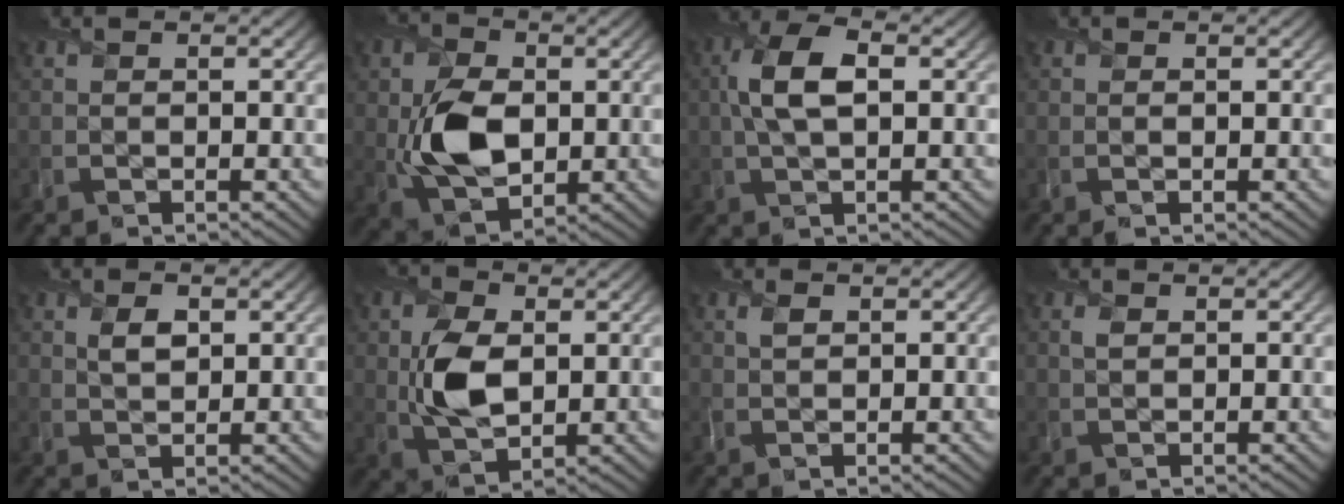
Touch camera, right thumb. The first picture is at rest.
{"total": 8.0, "force": [0.0, 5.4, 5.9], "torque": [-0.124, -0.007, -0.001]}
{"total": 6.3, "force": [0.8, 2.8, 5.5], "torque": [-0.125, 0.009, 0.011]}
{"total": 0.5, "force": [0.3, -0.3, -0.3], "torque": [0.010, 0.000, 0.006]}
{"total": 2.4, "force": [1.0, 1.4, 1.6], "torque": [-0.035, -0.002, 0.019]}
{"total": 6.4, "force": [0.9, 4.1, 4.9], "torque": [-0.104, -0.003, 0.018]}
{"total": 1.0, "force": [0.9, 0.3, 0.3], "torque": [-0.007, 0.003, 0.018]}
{"total": 0.9, "force": [0.5, 0.5, 0.5], "torque": [-0.013, -0.001, 0.010]}